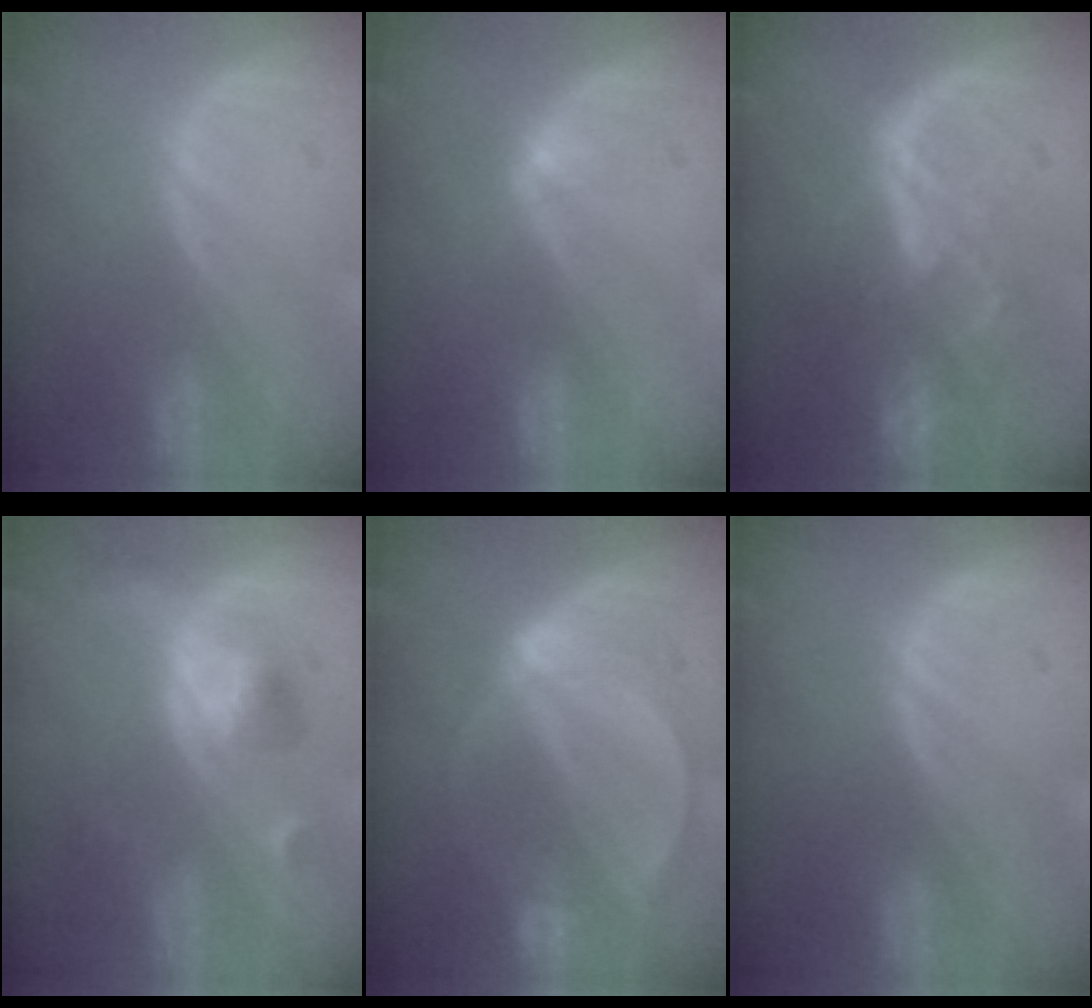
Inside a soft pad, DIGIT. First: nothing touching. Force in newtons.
{"total": 1.9, "press": 1.5, "slide": 1.1}
{"total": 8.8, "press": 7.6, "slide": 4.5}
{"total": 5.1, "press": 4.9, "slide": 1.4}
{"total": 5.8, "press": 5.3, "slide": 2.3}
{"total": 0.0}